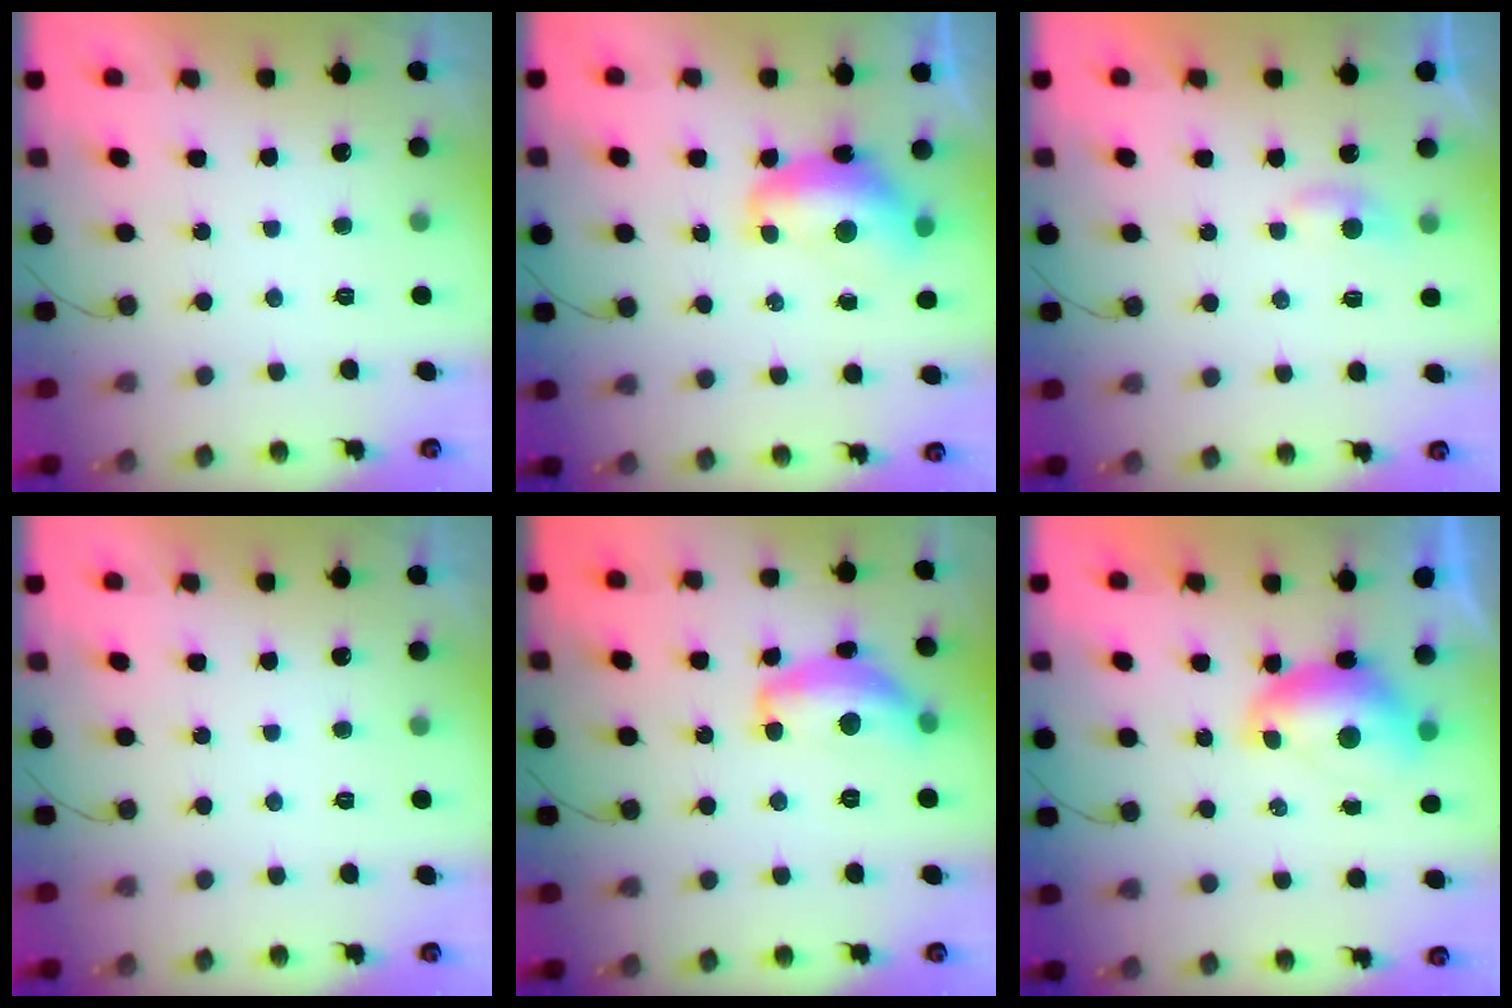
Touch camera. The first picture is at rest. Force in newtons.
{"total": 11.4, "press": 11.4, "slide": 1.2}
{"total": 3.5, "press": 3.5, "slide": 0.3}
{"total": 0.0}
{"total": 14.3, "press": 14.2, "slide": 1.1}
{"total": 7.5, "press": 7.5, "slide": 0.9}